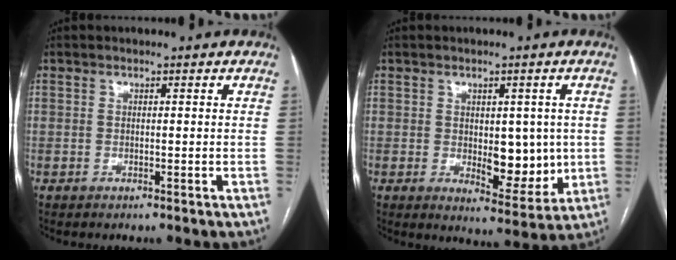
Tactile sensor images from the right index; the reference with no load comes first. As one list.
[{"total": 8.1, "force": [-0.1, 4.0, 7.1], "torque": [-0.083, -0.004, 0.012]}]